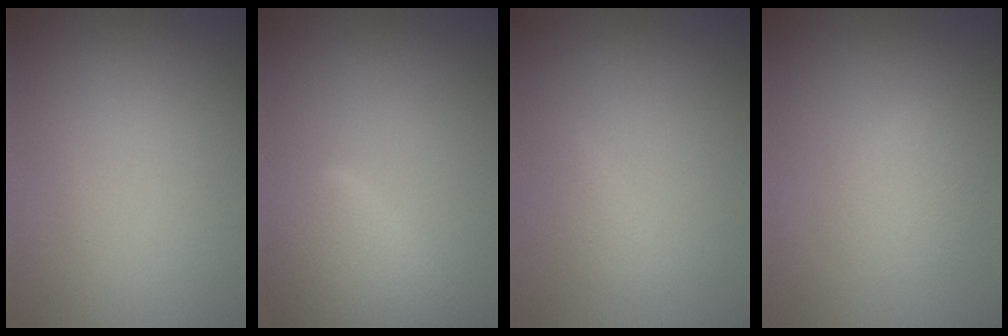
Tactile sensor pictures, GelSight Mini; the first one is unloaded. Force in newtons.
{"total": 4.2, "press": 4.1, "slide": 0.2}
{"total": 1.1, "press": 1.1, "slide": 0.1}
{"total": 1.8, "press": 1.8, "slide": 0.1}